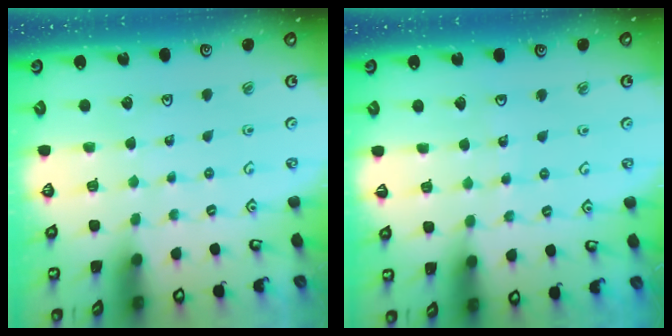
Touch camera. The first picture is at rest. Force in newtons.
{"total": 4.2, "press": 4.1, "slide": 0.5}